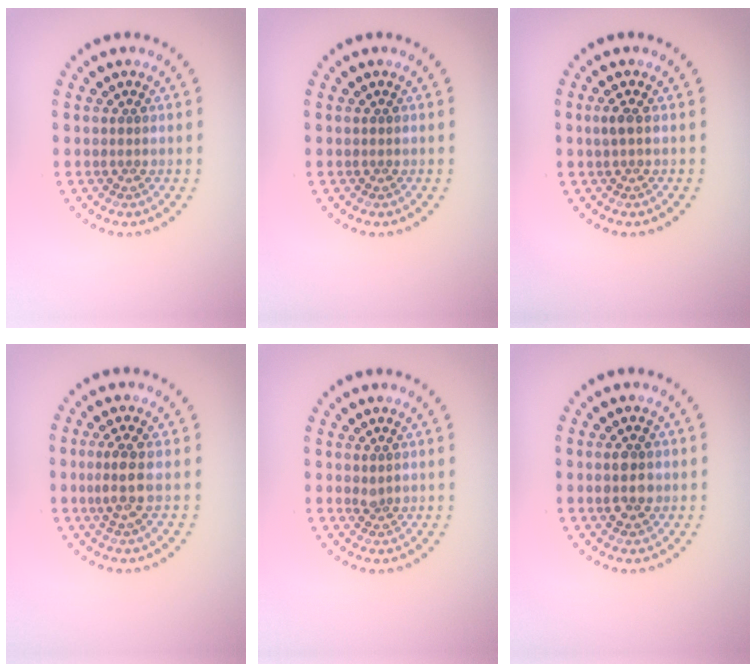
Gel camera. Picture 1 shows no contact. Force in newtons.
{"total": 0.0}
{"total": 1.0, "press": 1.0, "slide": 0.3}
{"total": 2.3, "press": 2.0, "slide": 1.2}
{"total": 0.7, "press": 0.5, "slide": 0.4}
{"total": 2.9, "press": 2.9, "slide": 0.1}